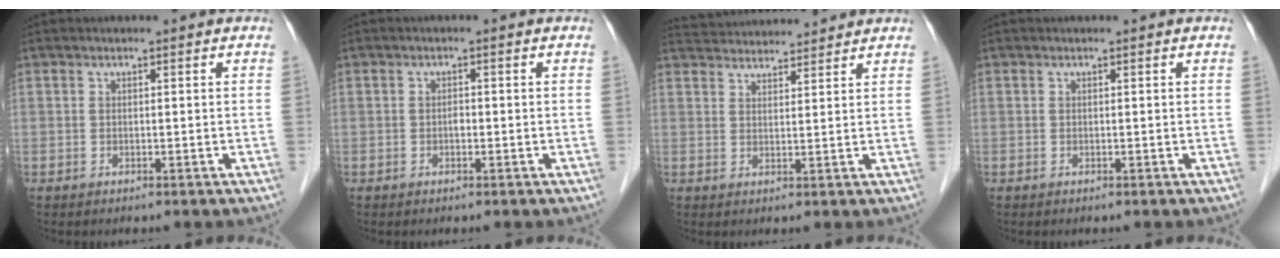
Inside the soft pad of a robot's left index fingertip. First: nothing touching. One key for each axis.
{"total": 0.9, "fx": -0.3, "fy": 0.5, "fz": 0.7, "tx": -0.011, "ty": 0.002, "tz": -0.008}
{"total": 9.3, "fx": 9.1, "fy": 1.1, "fz": 1.9, "tx": -0.036, "ty": 0.033, "tz": 0.136}
{"total": 0.0}